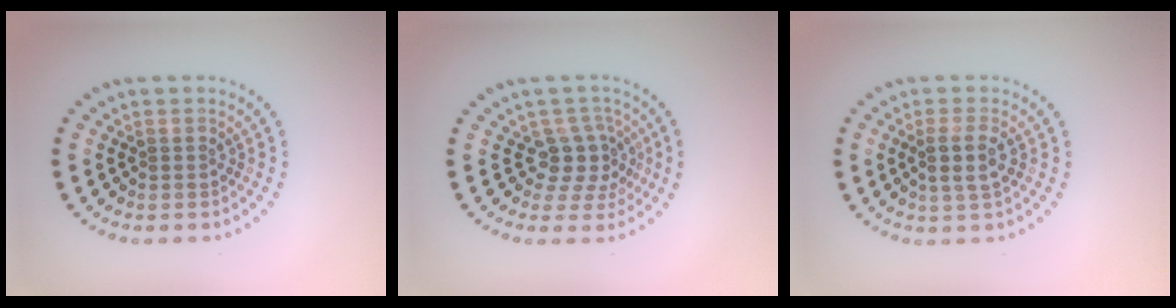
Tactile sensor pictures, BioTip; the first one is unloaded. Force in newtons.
{"total": 3.3, "press": 2.6, "slide": 2.0}
{"total": 2.3, "press": 2.0, "slide": 1.0}